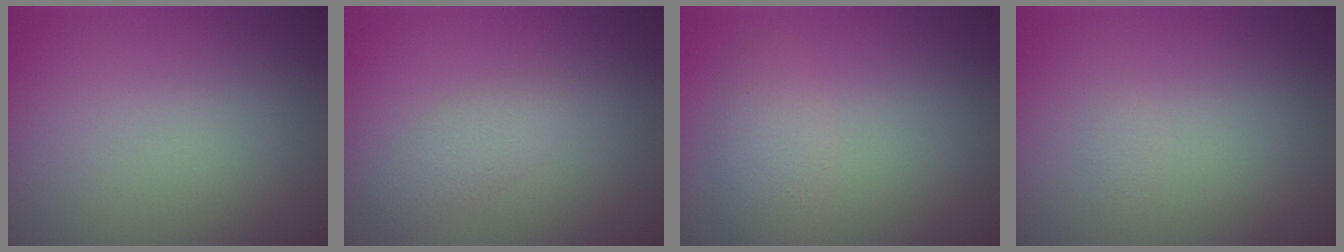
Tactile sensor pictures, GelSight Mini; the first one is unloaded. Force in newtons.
{"total": 1.7, "press": 1.7, "slide": 0.1}
{"total": 2.5, "press": 2.5, "slide": 0.2}
{"total": 0.5, "press": 0.5, "slide": 0.1}